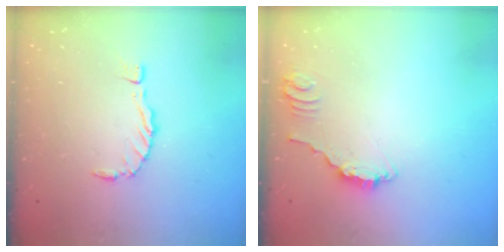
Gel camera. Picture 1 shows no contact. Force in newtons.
{"total": 2.4, "press": 2.4, "slide": 0.1}